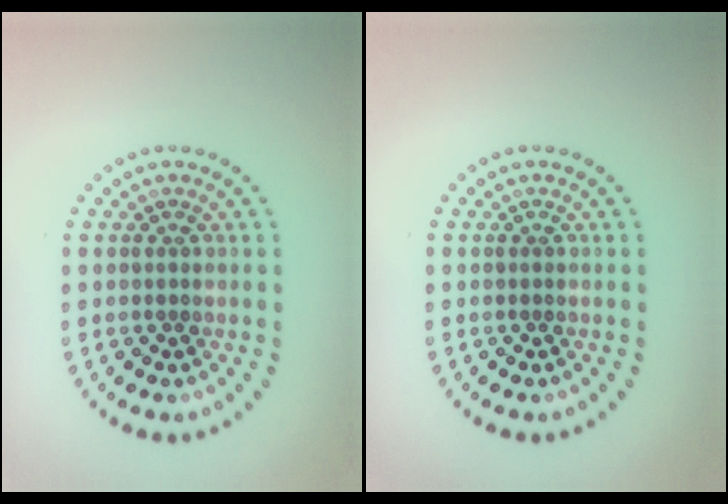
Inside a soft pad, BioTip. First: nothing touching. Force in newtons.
{"total": 0.0}